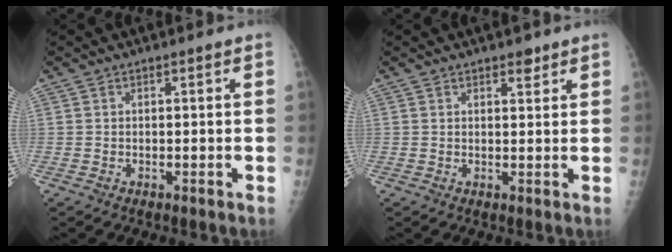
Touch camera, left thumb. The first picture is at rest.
{"total": 2.0, "force": [1.5, 1.0, 0.9], "torque": [-0.001, -0.009, 0.019]}